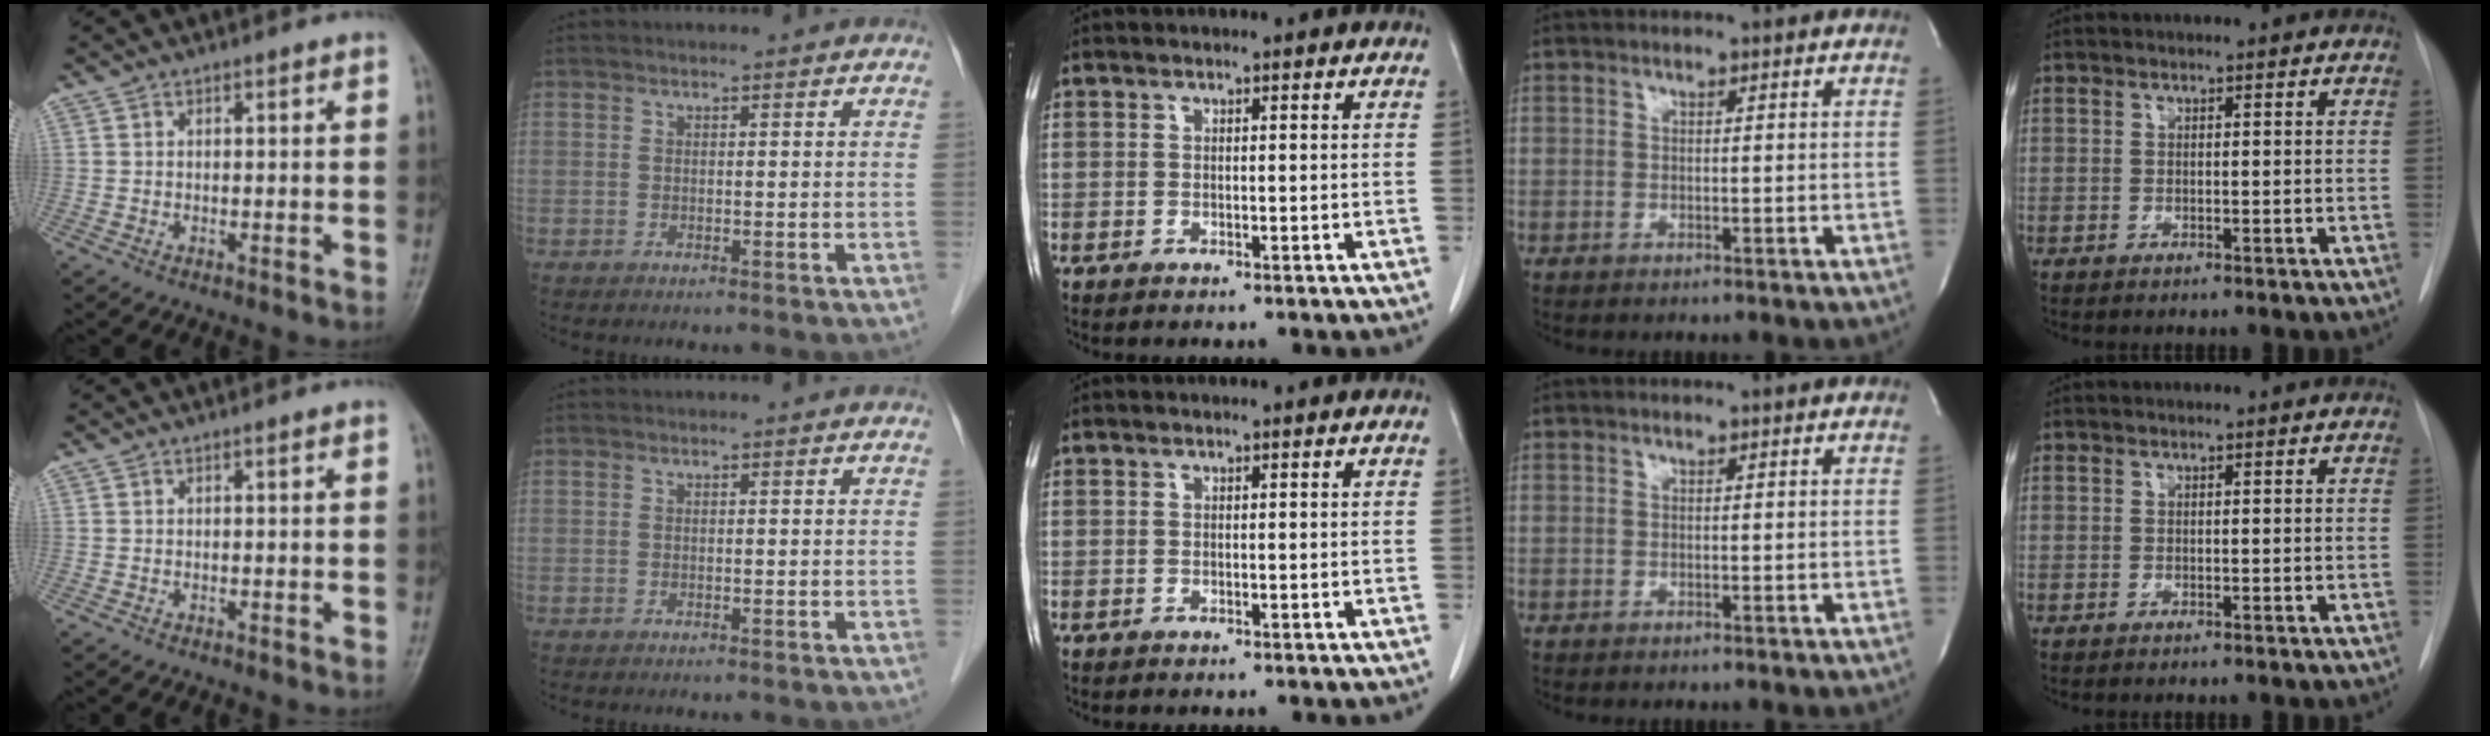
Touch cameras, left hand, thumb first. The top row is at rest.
{}